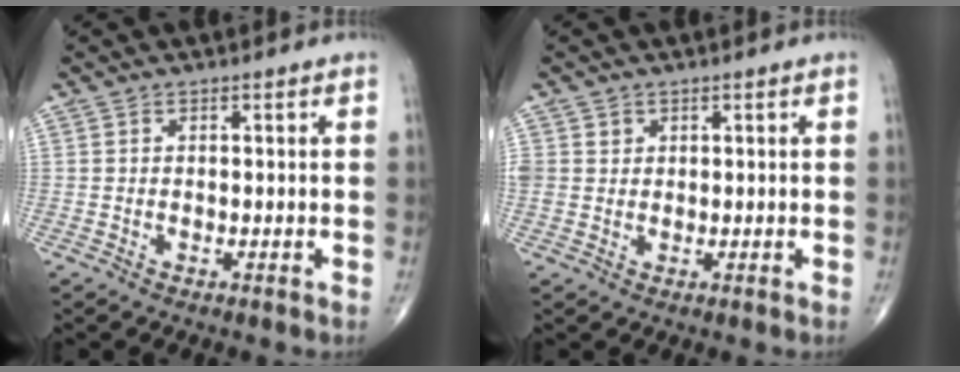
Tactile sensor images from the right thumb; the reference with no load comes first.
{"total": 2.4, "force": [0.9, 2.1, 0.6], "torque": [0.000, -0.002, 0.020]}